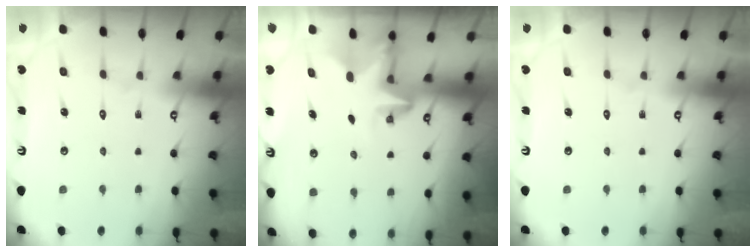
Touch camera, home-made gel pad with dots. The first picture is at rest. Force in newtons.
{"total": 2.9, "press": 2.9, "slide": 0.2}
{"total": 0.0}